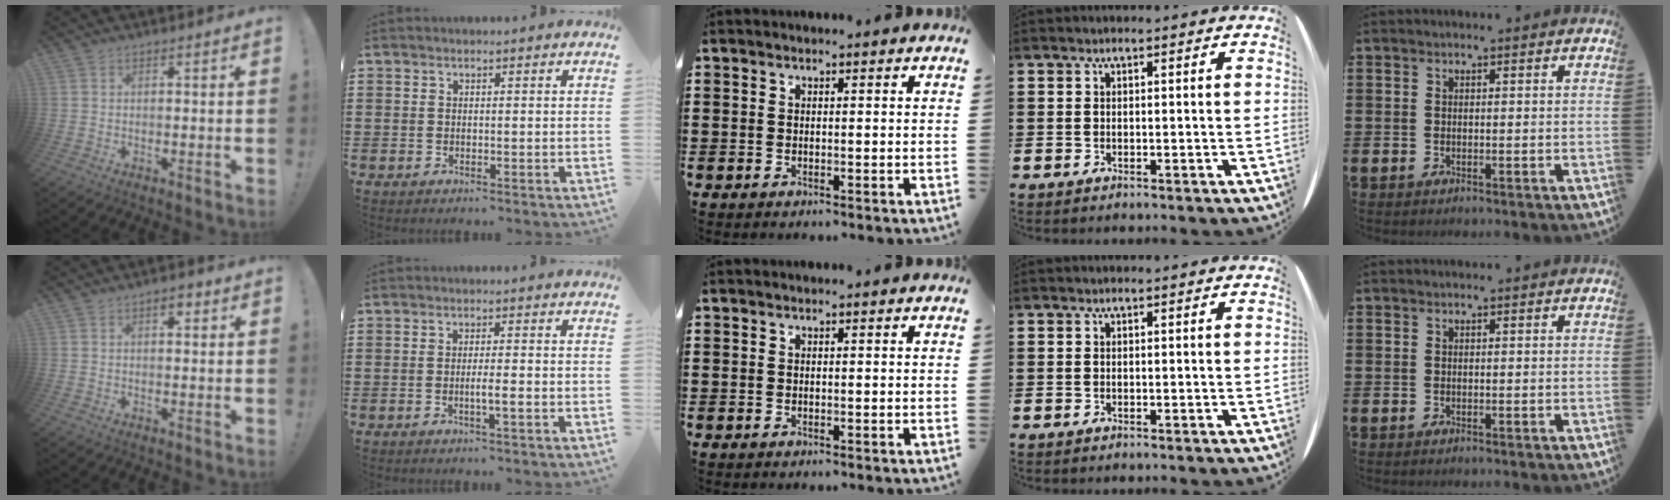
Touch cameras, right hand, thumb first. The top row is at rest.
{"thumb": {"total": 2.7, "force": [1.1, 1.4, 2.0], "torque": [-0.019, -0.001, 0.013]}, "index": {"total": 2.5, "force": [-0.8, 0.0, 2.4], "torque": [-0.041, -0.003, -0.017]}}